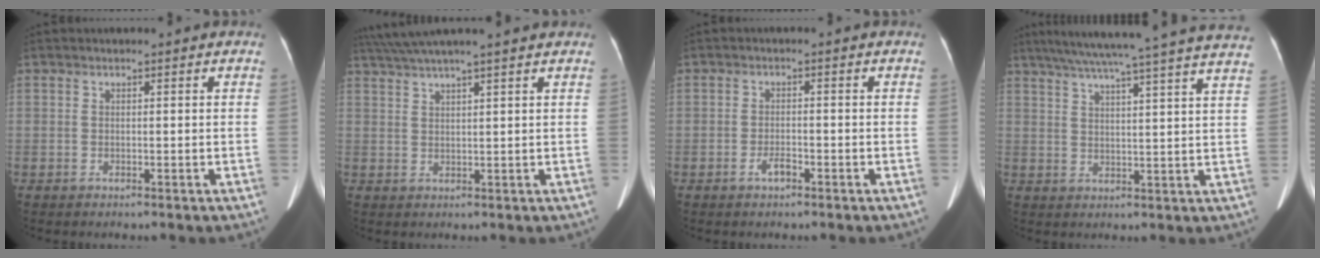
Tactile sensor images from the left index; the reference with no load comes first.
{"total": 9.6, "force": [8.3, -0.6, 4.8], "torque": [-0.084, 0.038, 0.122]}
{"total": 2.0, "force": [-1.4, 0.7, 1.3], "torque": [-0.027, 0.001, -0.023]}
{"total": 26.1, "force": [23.1, -0.6, 12.2], "torque": [-0.198, -0.011, 0.292]}